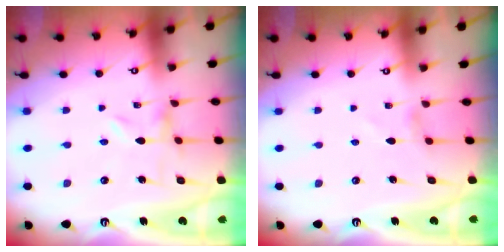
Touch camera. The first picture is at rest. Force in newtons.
{"total": 0.0}